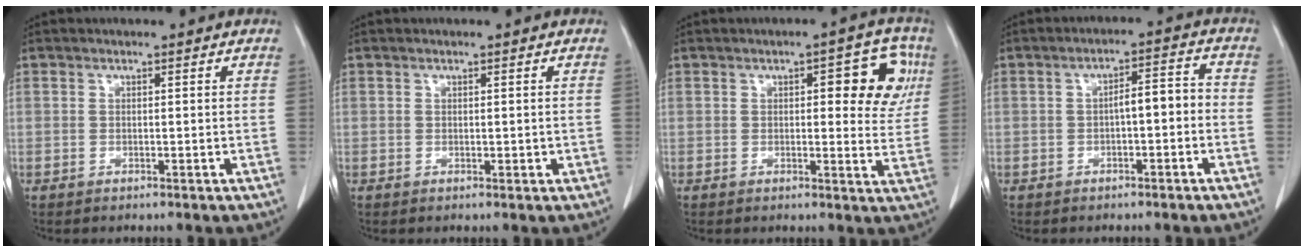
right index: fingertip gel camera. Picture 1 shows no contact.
{"total": 0.9, "force": [0.0, 0.5, 0.8], "torque": [-0.010, -0.002, 0.002]}
{"total": 8.2, "force": [2.5, 2.9, 7.3], "torque": [-0.071, 0.014, 0.024]}
{"total": 5.9, "force": [-1.2, 1.6, 5.5], "torque": [-0.080, 0.032, -0.016]}